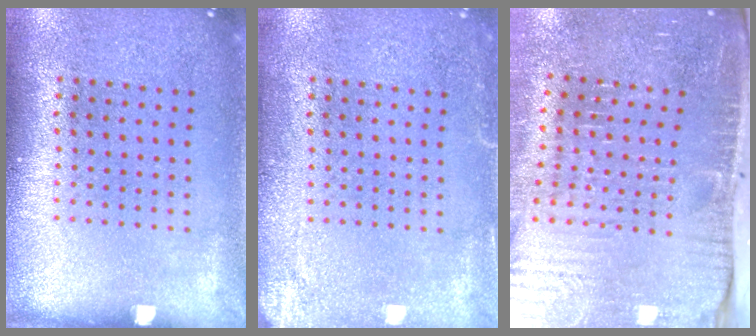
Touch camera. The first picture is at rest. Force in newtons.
{"total": 2.3, "press": 2.3, "slide": 0.3}
{"total": 4.8, "press": 4.1, "slide": 2.4}